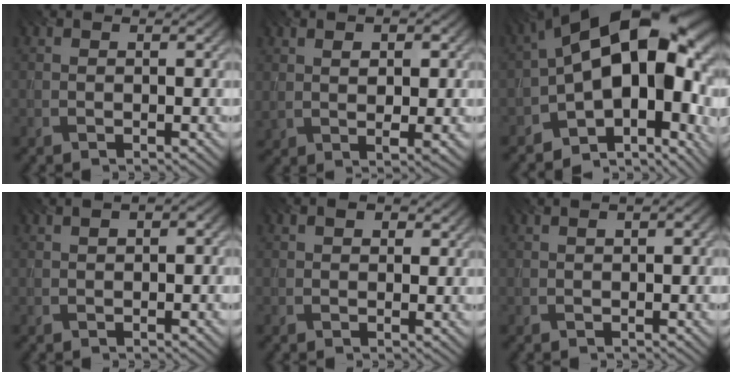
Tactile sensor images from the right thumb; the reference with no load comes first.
{"total": 4.5, "force": [1.0, 2.3, 3.7], "torque": [-0.066, -0.004, 0.025]}
{"total": 19.3, "force": [0.0, 11.6, 15.5], "torque": [-0.226, -0.015, 0.022]}
{"total": 2.1, "force": [0.2, 1.1, 1.8], "torque": [-0.027, 0.005, 0.005]}
{"total": 2.1, "force": [1.0, 1.4, 1.2], "torque": [-0.018, -0.005, 0.014]}
{"total": 1.5, "force": [0.3, 0.7, 1.4], "torque": [-0.022, 0.006, 0.005]}